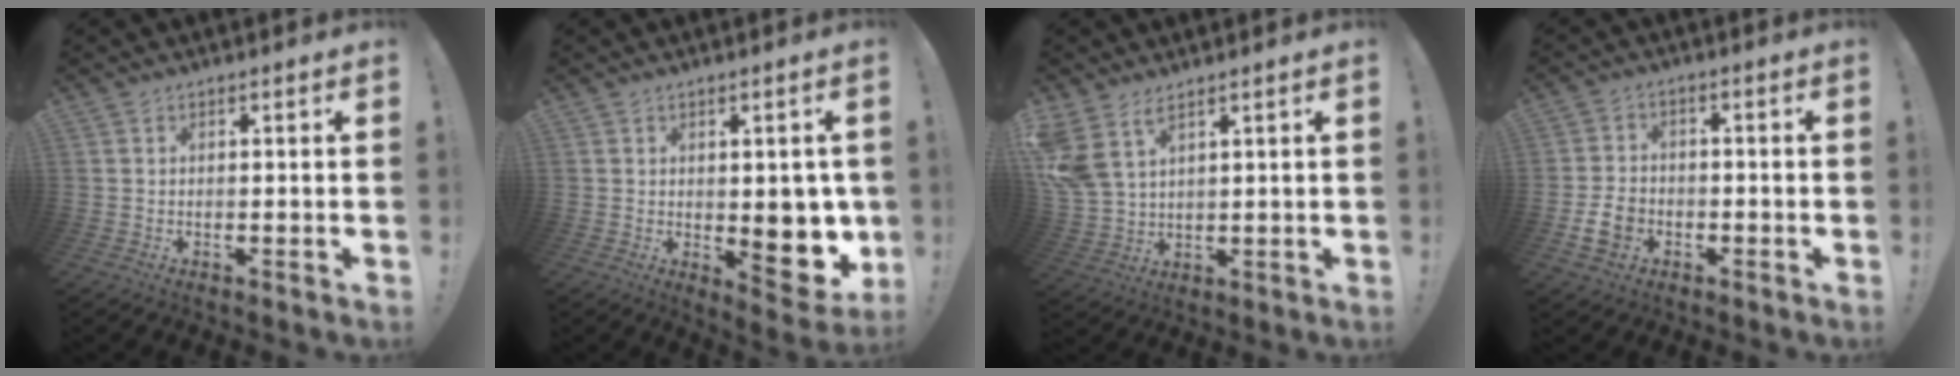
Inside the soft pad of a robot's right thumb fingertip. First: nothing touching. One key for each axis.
{"total": 11.6, "fx": -0.8, "fy": 6.6, "fz": 9.5, "tx": -0.090, "ty": -0.011, "tz": 0.000}
{"total": 8.4, "fx": 5.6, "fy": 3.8, "fz": 5.0, "tx": -0.109, "ty": -0.023, "tz": 0.115}
{"total": 7.8, "fx": -2.9, "fy": 5.8, "fz": 4.2, "tx": -0.083, "ty": 0.014, "tz": -0.049}